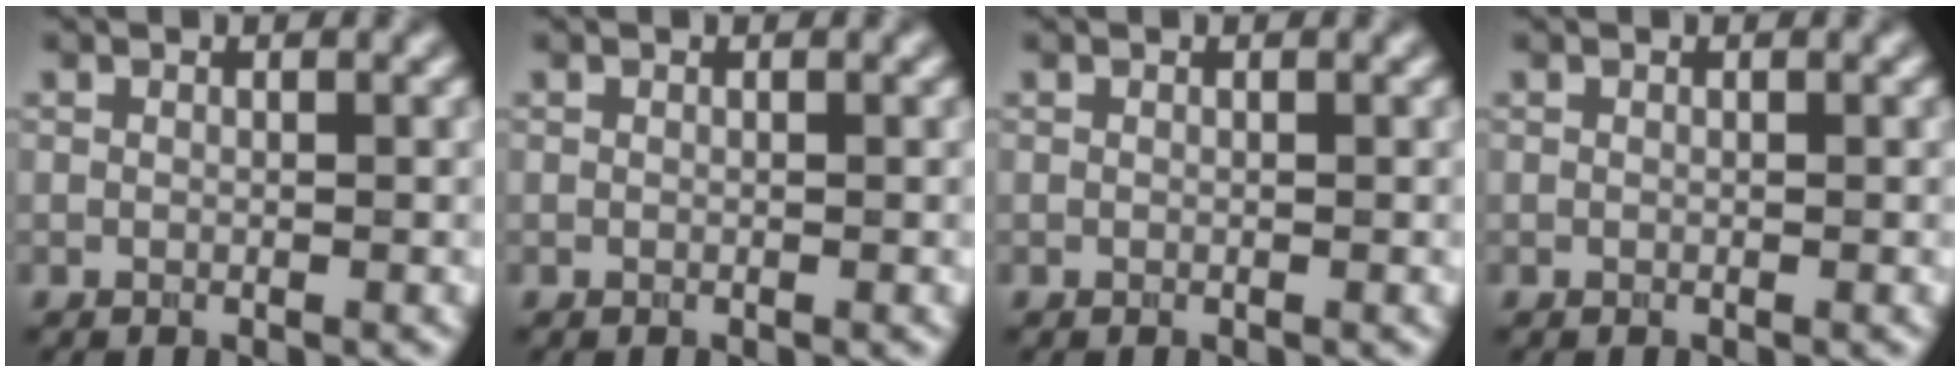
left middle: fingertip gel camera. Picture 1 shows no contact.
{"total": 0.0}
{"total": 0.0}
{"total": 0.0}